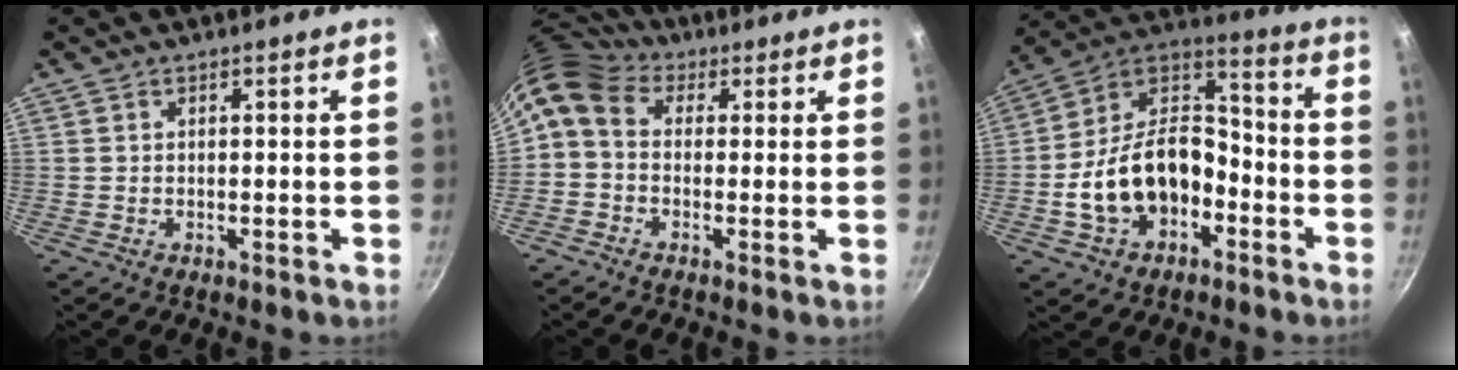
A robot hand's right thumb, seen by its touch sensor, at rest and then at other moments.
{"total": 7.8, "force": [1.5, 5.8, 5.0], "torque": [-0.094, 0.024, 0.006]}
{"total": 18.1, "force": [-5.7, 11.9, 12.3], "torque": [-0.182, 0.068, -0.106]}